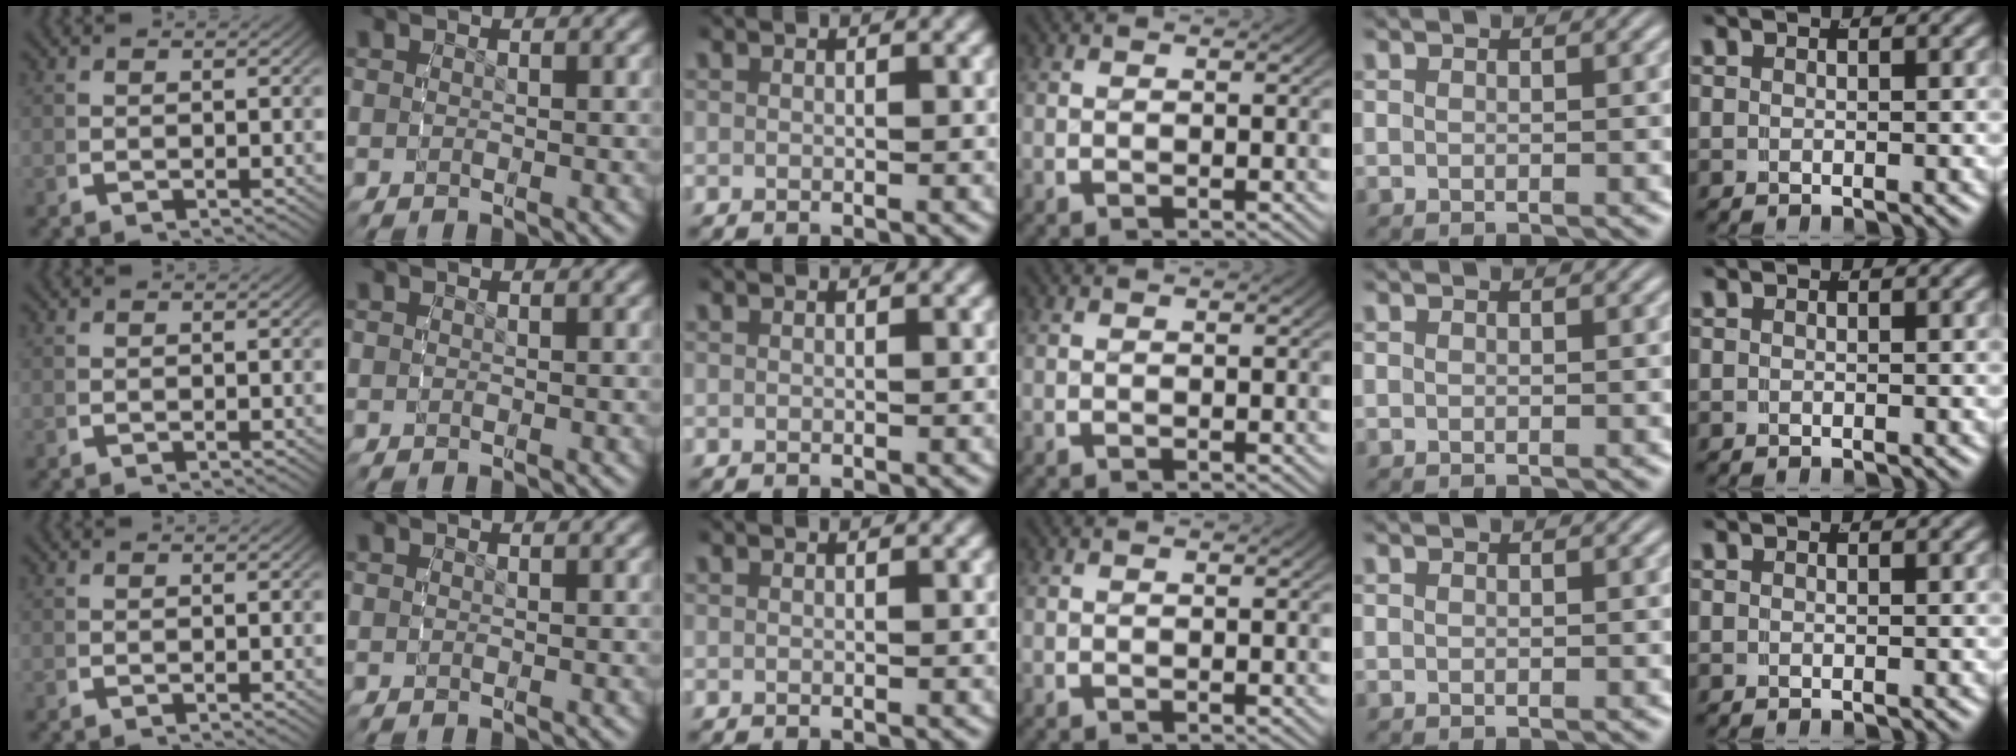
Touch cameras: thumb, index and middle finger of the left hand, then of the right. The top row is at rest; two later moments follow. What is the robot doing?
{"motion": "grasp_and_lifting", "object": "dispenser bottle"}